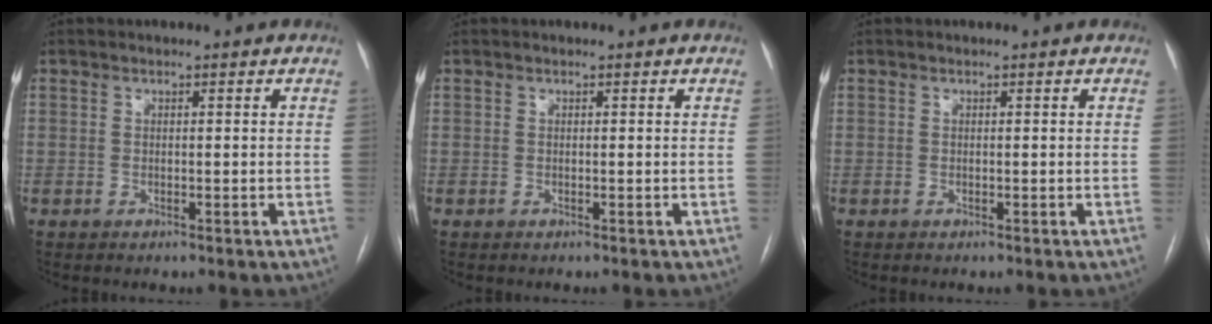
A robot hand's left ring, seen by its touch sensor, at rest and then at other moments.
{"total": 0.0}
{"total": 0.0}